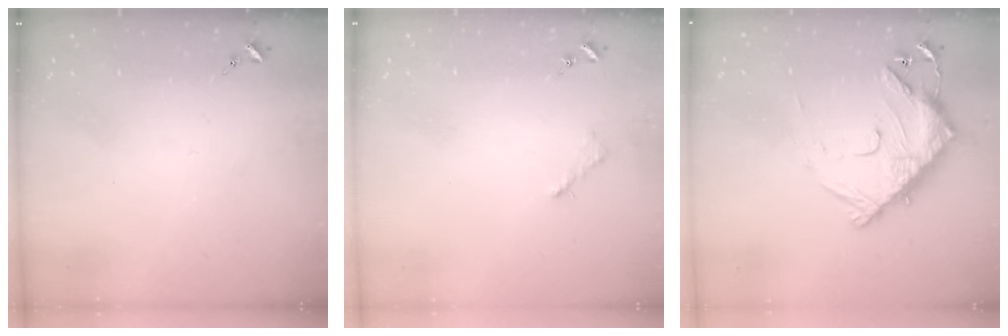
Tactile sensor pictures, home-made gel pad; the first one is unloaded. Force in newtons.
{"total": 2.6, "press": 2.5, "slide": 0.3}
{"total": 15.5, "press": 15.4, "slide": 1.5}